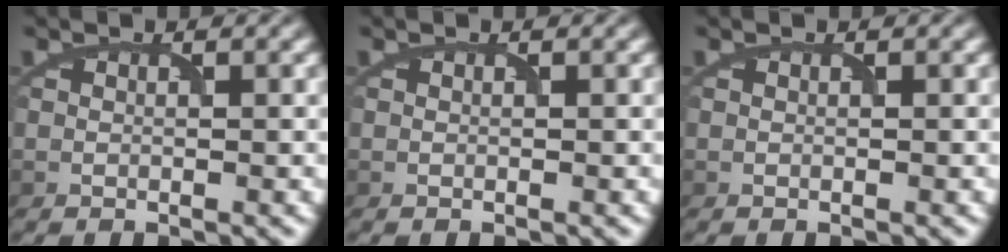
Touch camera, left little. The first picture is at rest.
{"total": 0.0}
{"total": 0.0}